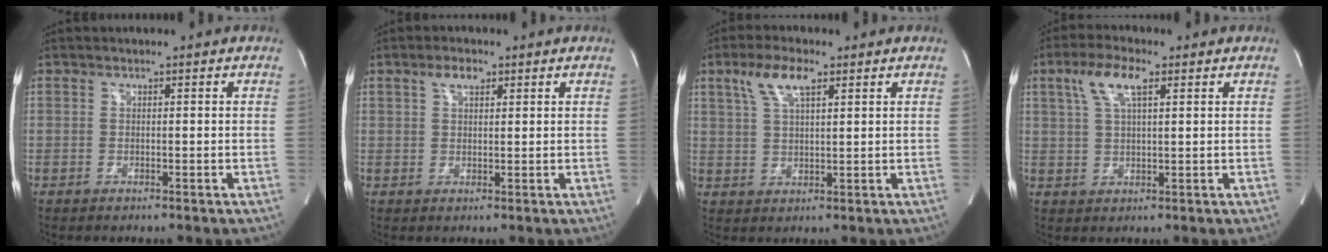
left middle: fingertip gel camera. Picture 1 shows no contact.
{"total": 2.7, "force": [1.6, 1.2, 1.8], "torque": [-0.038, 0.009, 0.031]}
{"total": 6.2, "force": [3.4, 1.7, 4.9], "torque": [-0.107, 0.014, 0.067]}
{"total": 6.3, "force": [2.9, 1.6, 5.3], "torque": [-0.114, 0.017, 0.057]}